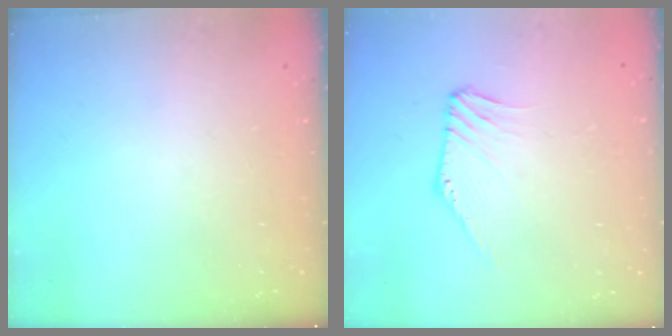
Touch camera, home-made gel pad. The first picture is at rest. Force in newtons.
{"total": 0.7, "press": 0.5, "slide": 0.4}